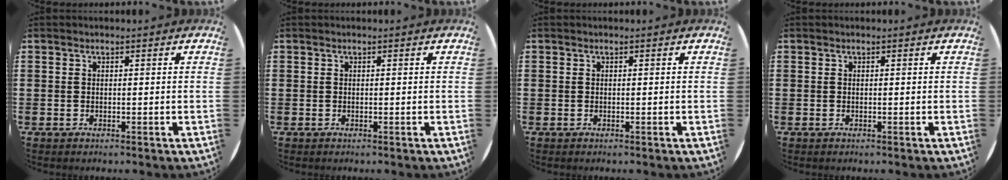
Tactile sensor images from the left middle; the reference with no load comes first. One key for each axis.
{"total": 0.0}
{"total": 0.0}
{"total": 0.0}